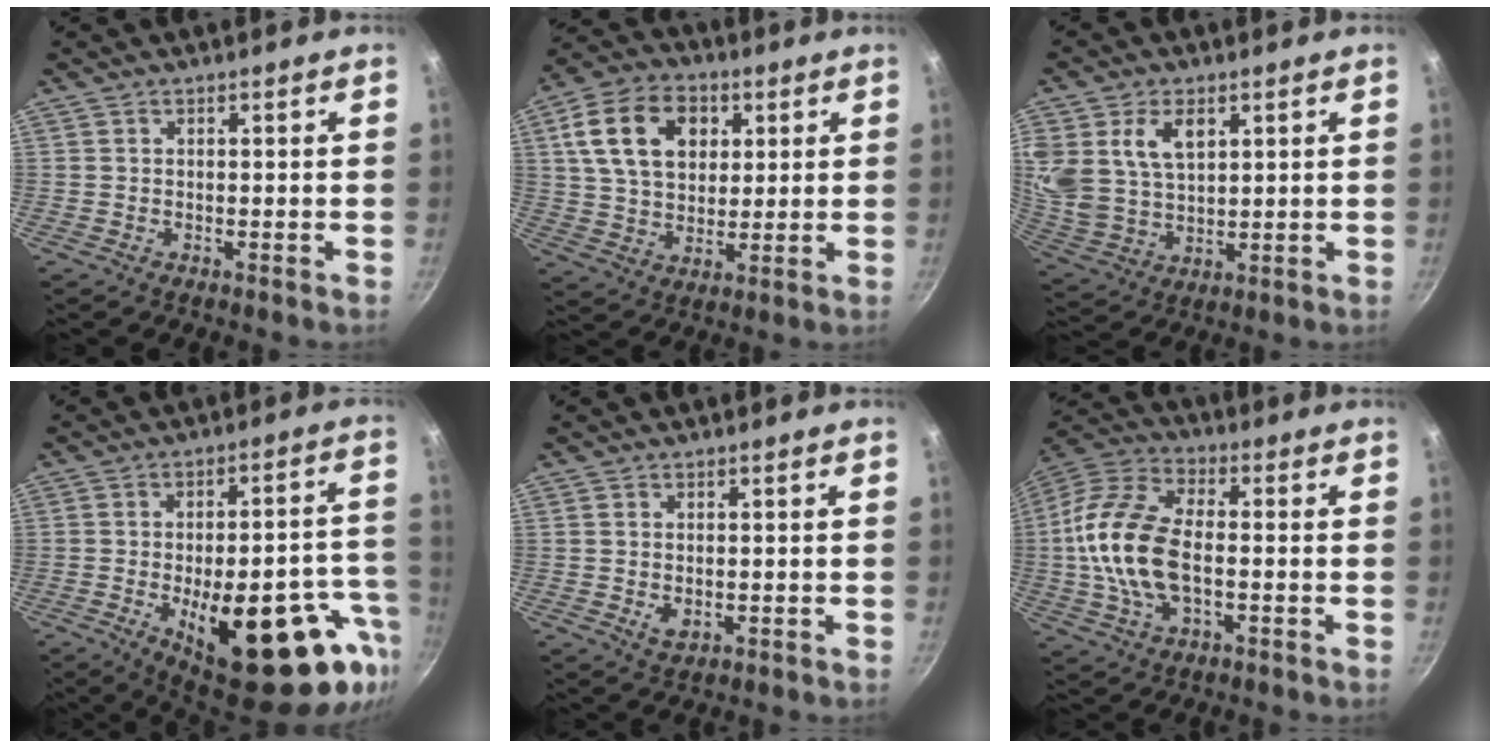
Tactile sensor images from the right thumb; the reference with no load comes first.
{"total": 15.6, "force": [4.8, 11.0, 10.0], "torque": [-0.157, 0.001, 0.078]}
{"total": 13.2, "force": [5.0, 8.9, 8.4], "torque": [-0.162, -0.020, 0.106]}
{"total": 26.6, "force": [-9.9, 10.8, 22.2], "torque": [-0.247, 0.027, -0.122]}
{"total": 2.8, "force": [-0.3, 1.9, 2.0], "torque": [-0.034, -0.006, 0.001]}
{"total": 16.9, "force": [-1.5, 9.4, 13.9], "torque": [-0.273, 0.032, -0.040]}